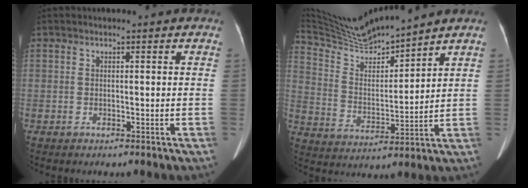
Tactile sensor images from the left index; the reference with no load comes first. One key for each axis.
{"total": 12.7, "fx": 12.0, "fy": -1.2, "fz": 3.8, "tx": -0.083, "ty": -0.002, "tz": 0.233}